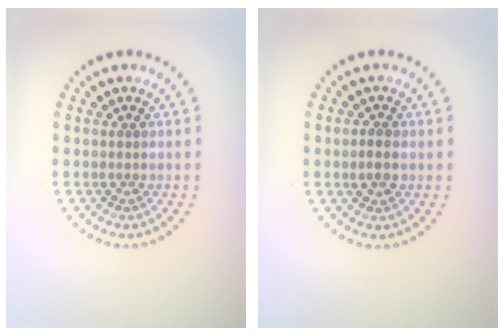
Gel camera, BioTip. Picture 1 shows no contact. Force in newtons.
{"total": 1.3, "press": 1.3, "slide": 0.0}